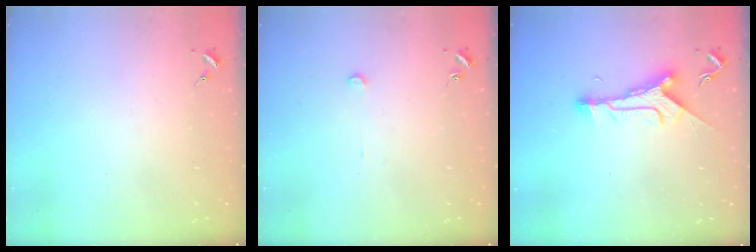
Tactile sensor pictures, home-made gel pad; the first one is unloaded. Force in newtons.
{"total": 2.4, "press": 2.4, "slide": 0.2}
{"total": 9.8, "press": 9.8, "slide": 0.6}